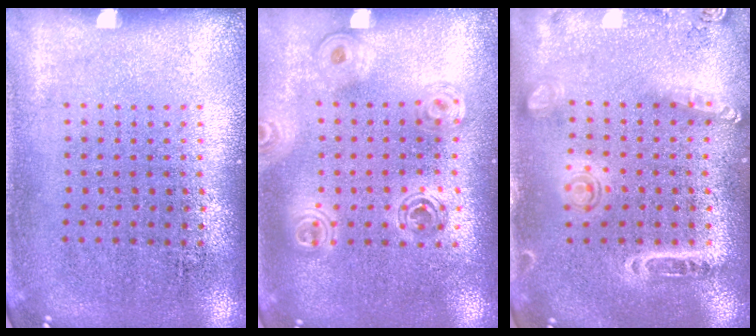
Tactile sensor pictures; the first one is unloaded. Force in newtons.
{"total": 1.7, "press": 1.5, "slide": 0.7}
{"total": 1.5, "press": 1.5, "slide": 0.5}